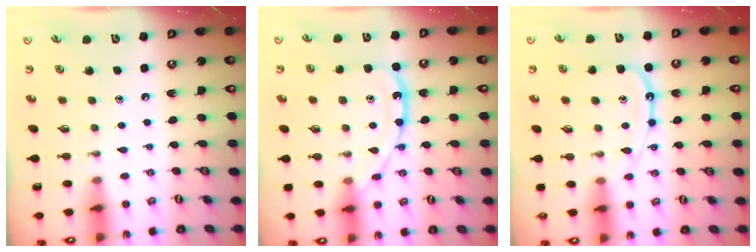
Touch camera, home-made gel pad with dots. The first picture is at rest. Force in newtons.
{"total": 14.0, "press": 13.9, "slide": 1.4}
{"total": 13.1, "press": 13.0, "slide": 1.3}